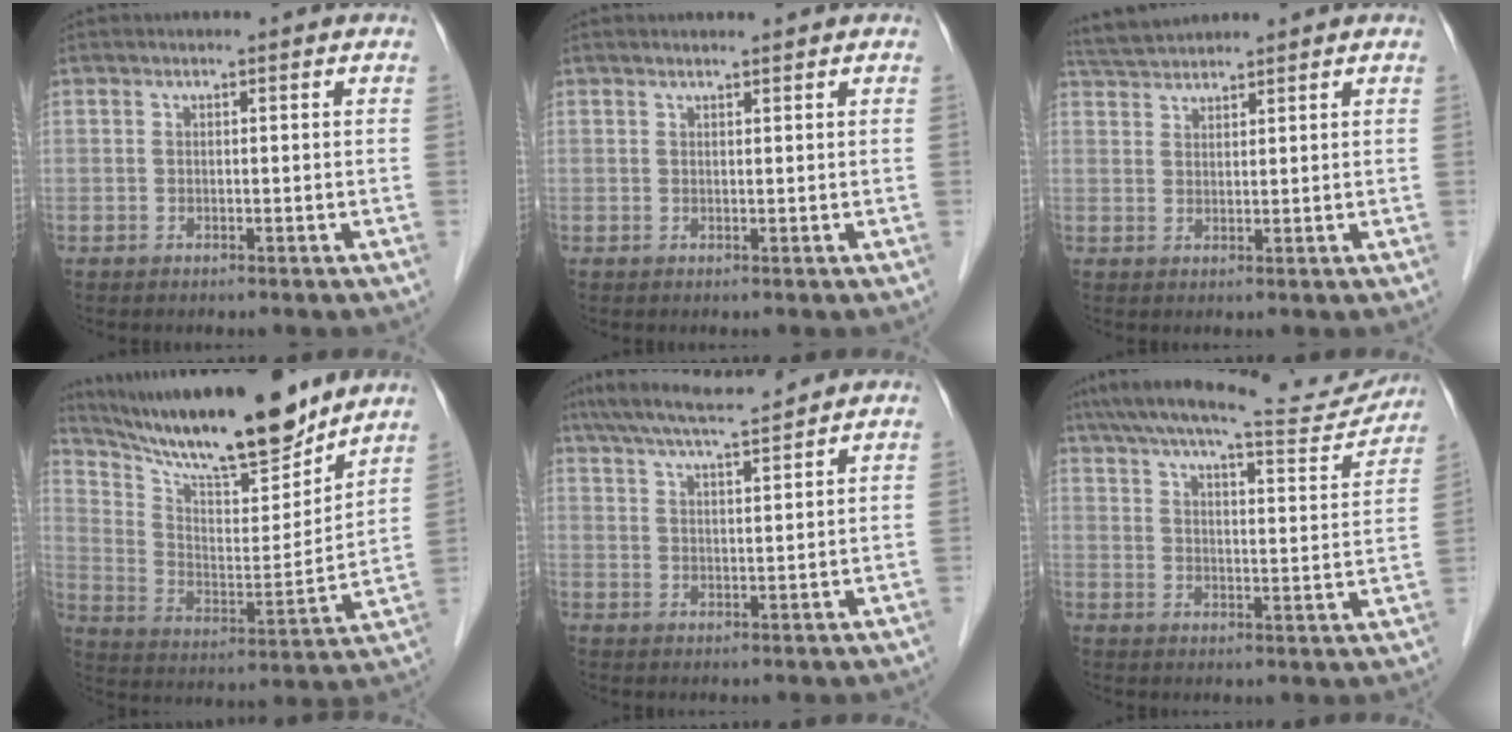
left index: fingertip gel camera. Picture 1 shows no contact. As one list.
[{"total": 1.4, "force": [1.4, 0.0, 0.5], "torque": [-0.007, 0.008, 0.025]}, {"total": 4.6, "force": [4.5, 0.2, 0.7], "torque": [-0.022, 0.028, 0.088]}, {"total": 20.6, "force": [18.1, 2.6, 9.6], "torque": [-0.173, -0.014, 0.298]}, {"total": 9.0, "force": [8.0, -0.2, 4.1], "torque": [-0.072, 0.018, 0.131]}, {"total": 17.5, "force": [16.2, 2.1, 6.1], "torque": [-0.093, -0.008, 0.219]}]